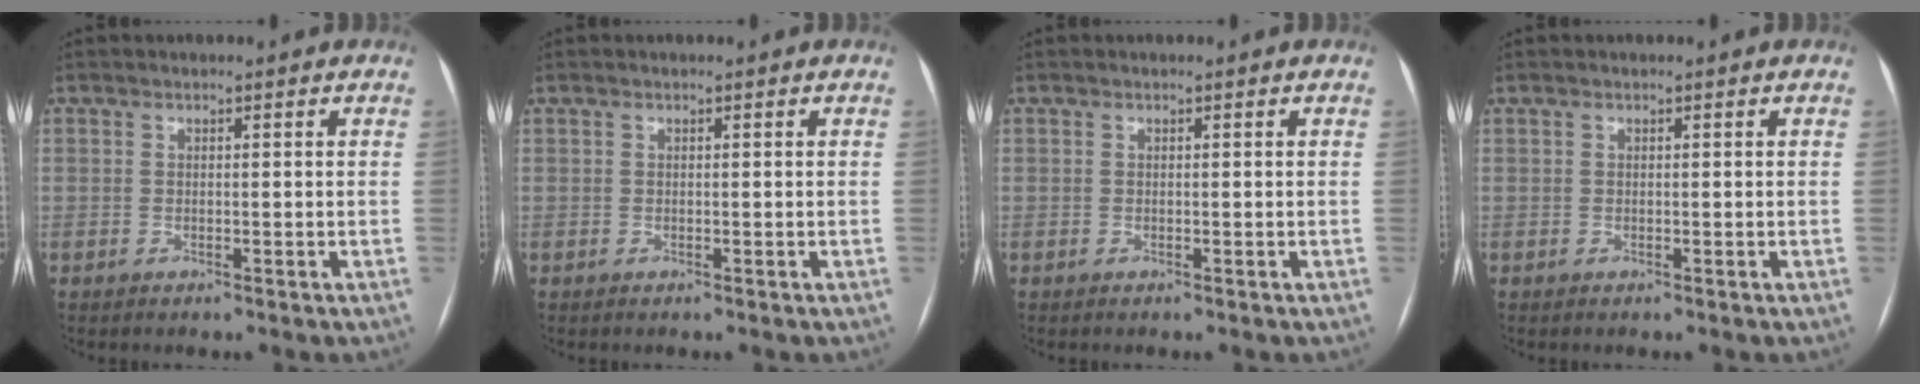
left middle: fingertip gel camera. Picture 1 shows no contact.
{"total": 0.0}
{"total": 0.0}
{"total": 0.0}